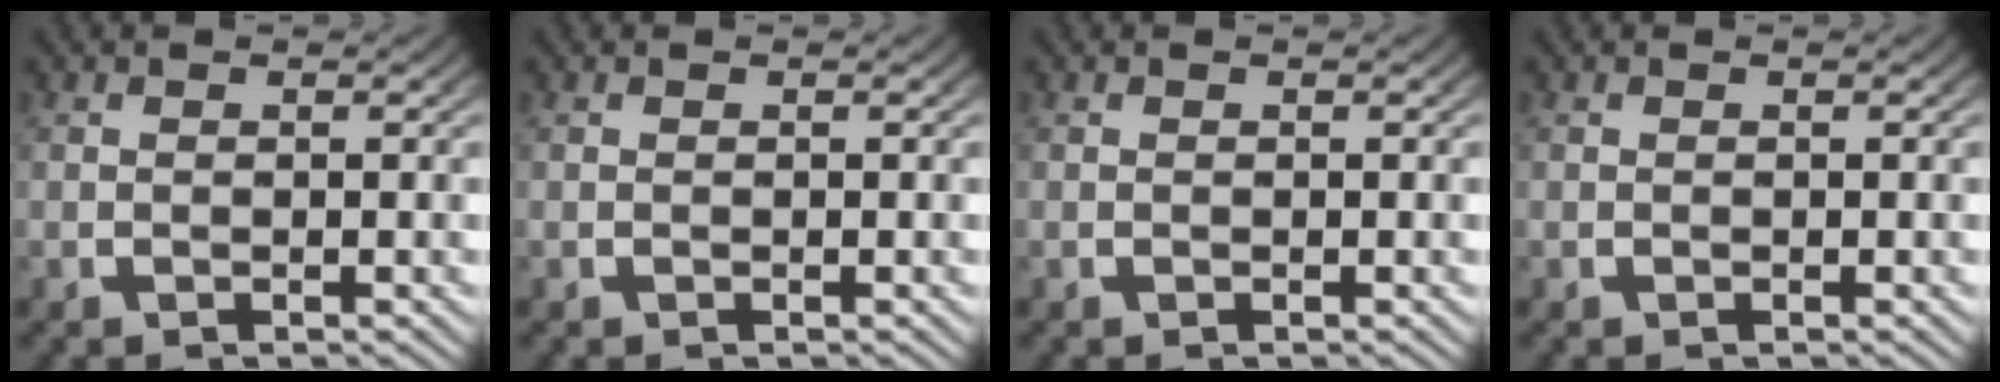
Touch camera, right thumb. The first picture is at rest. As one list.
[{"total": 0.0}, {"total": 0.0}, {"total": 0.0}]